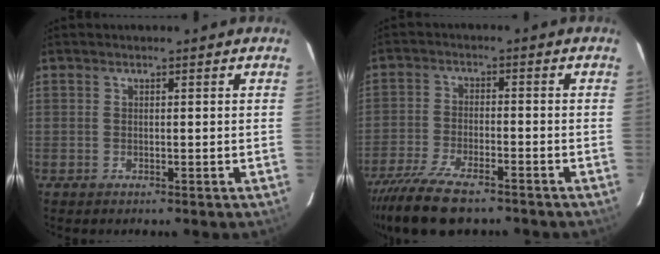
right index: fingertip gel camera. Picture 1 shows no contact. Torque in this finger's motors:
{"motor_torque": [1.12, -1.02, 0.51, 0.07]}